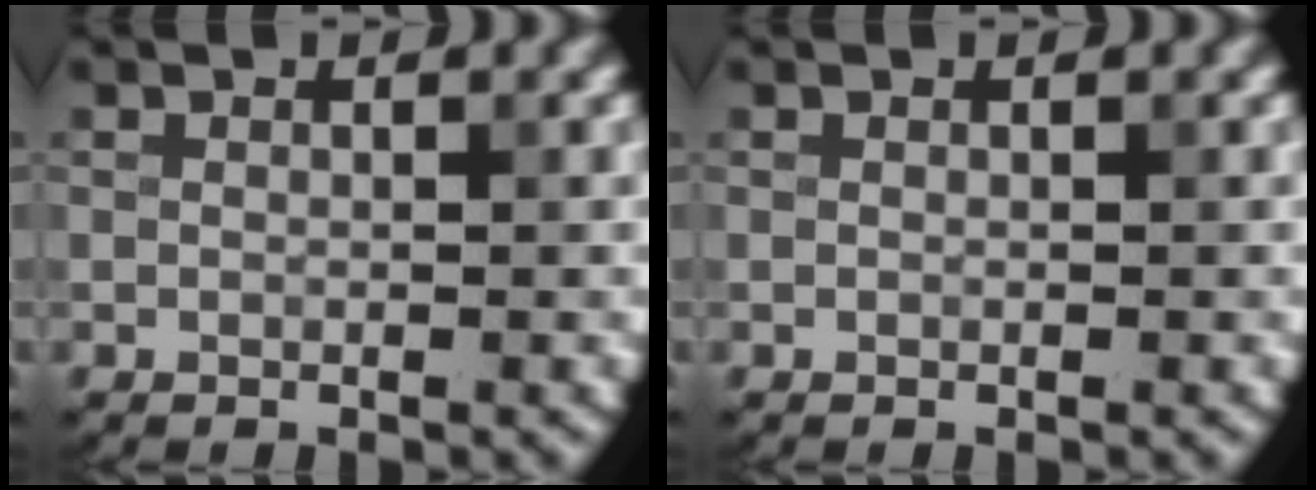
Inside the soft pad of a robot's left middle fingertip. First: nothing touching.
{"total": 0.0}